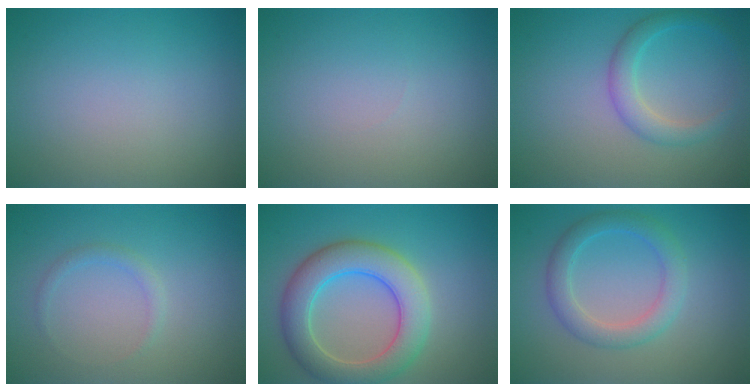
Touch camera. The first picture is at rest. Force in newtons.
{"total": 0.0}
{"total": 2.6, "press": 2.6, "slide": 0.1}
{"total": 1.0, "press": 1.0, "slide": 0.1}
{"total": 6.5, "press": 6.5, "slide": 0.6}
{"total": 3.2, "press": 3.2, "slide": 0.2}